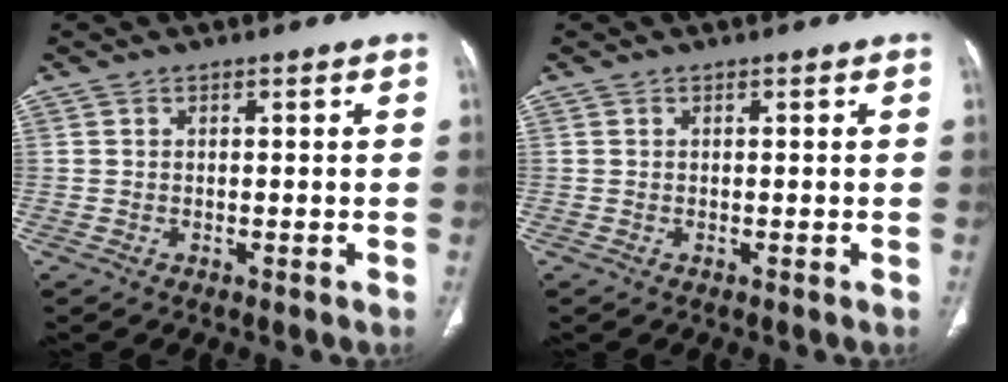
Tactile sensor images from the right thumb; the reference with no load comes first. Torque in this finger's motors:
{"motor_torque": [0.05, 0.05, -0.01, 0.00, 0.00]}